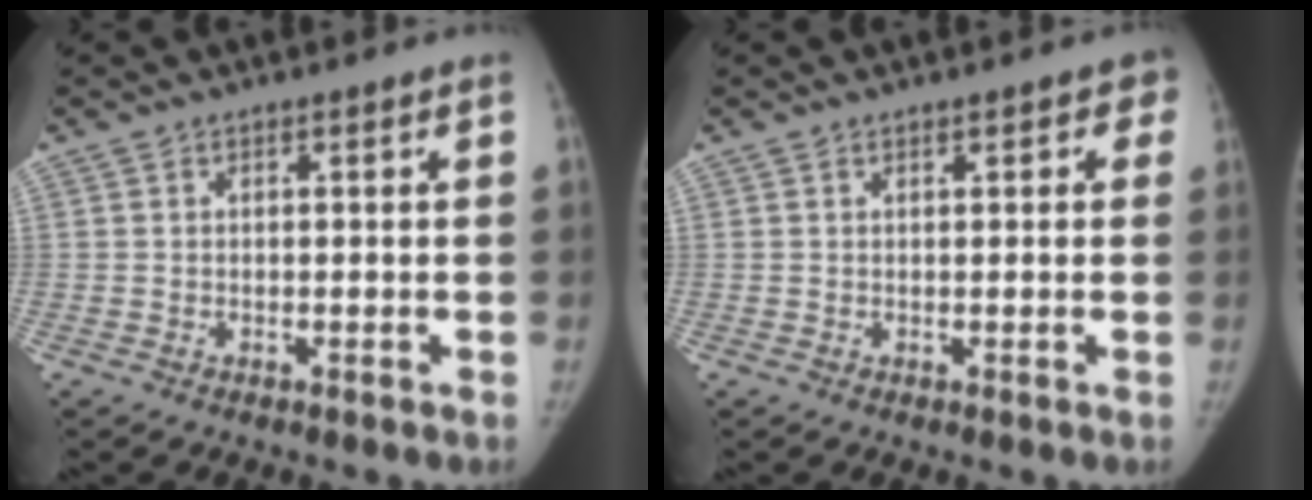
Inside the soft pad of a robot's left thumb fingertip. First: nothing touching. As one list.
[{"total": 2.7, "force": [1.4, 1.3, 1.9], "torque": [-0.003, 0.000, 0.011]}]